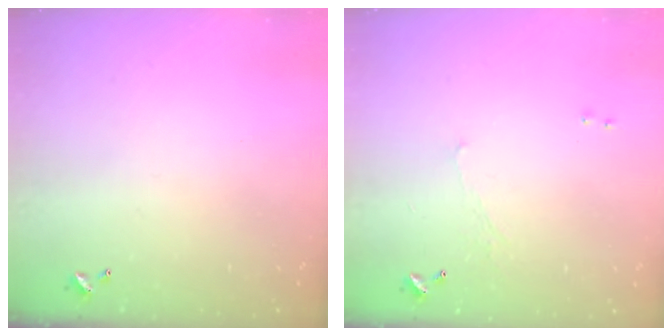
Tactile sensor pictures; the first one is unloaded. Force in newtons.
{"total": 0.6, "press": 0.2, "slide": 0.5}